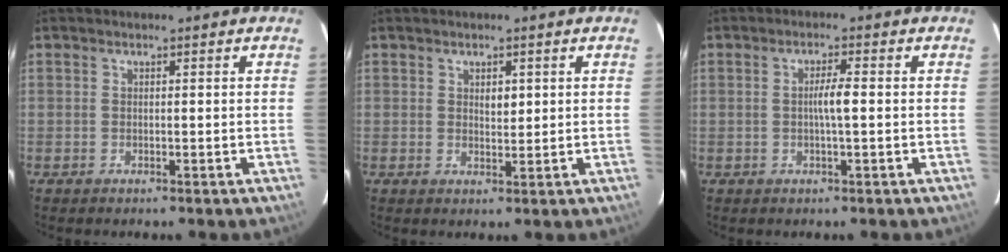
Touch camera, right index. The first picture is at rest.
{"total": 2.0, "force": [0.7, 1.0, 1.6], "torque": [-0.024, -0.002, 0.013]}
{"total": 2.9, "force": [-0.1, 0.0, 2.9], "torque": [-0.053, 0.000, -0.003]}